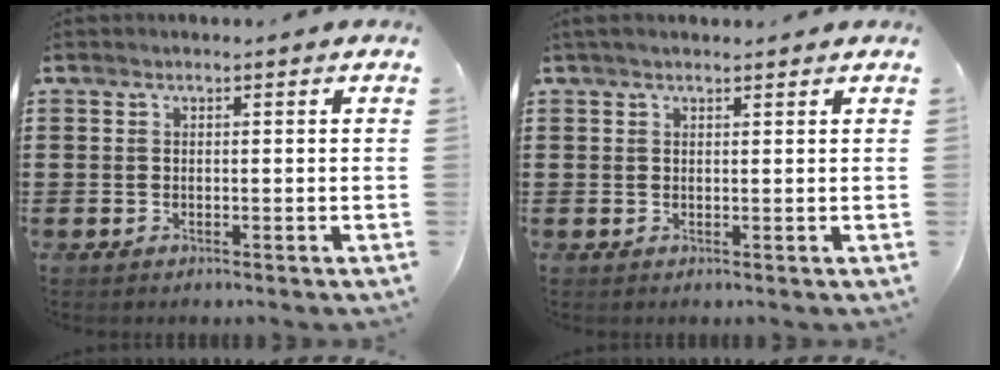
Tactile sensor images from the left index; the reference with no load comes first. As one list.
[{"total": 1.2, "force": [1.0, 0.3, 0.6], "torque": [-0.014, 0.003, 0.018]}]